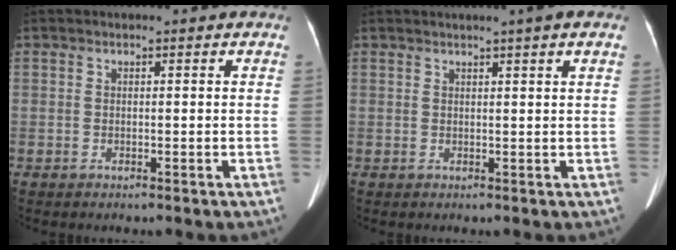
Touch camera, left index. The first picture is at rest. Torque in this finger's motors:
{"motor_torque": [0.04, -0.38, -0.01, 0.01]}